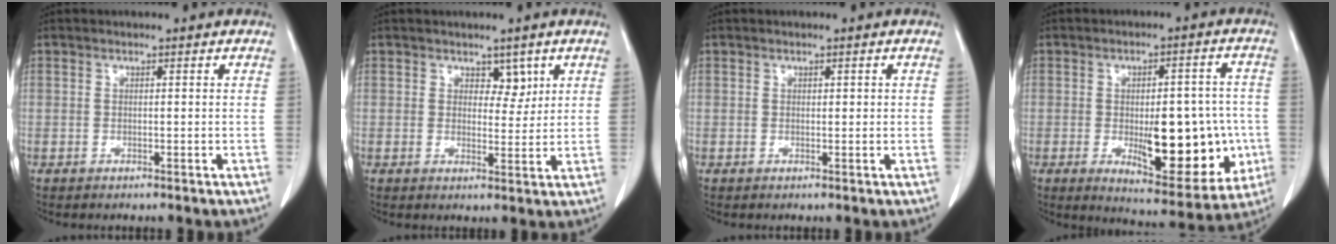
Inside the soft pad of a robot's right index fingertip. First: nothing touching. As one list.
[{"total": 3.0, "force": [1.8, 1.8, 1.7], "torque": [-0.014, -0.003, 0.028]}, {"total": 0.7, "force": [0.2, 0.3, 0.6], "torque": [-0.007, 0.000, 0.005]}, {"total": 15.7, "force": [-3.1, 5.9, 14.2], "torque": [-0.180, 0.003, -0.028]}]